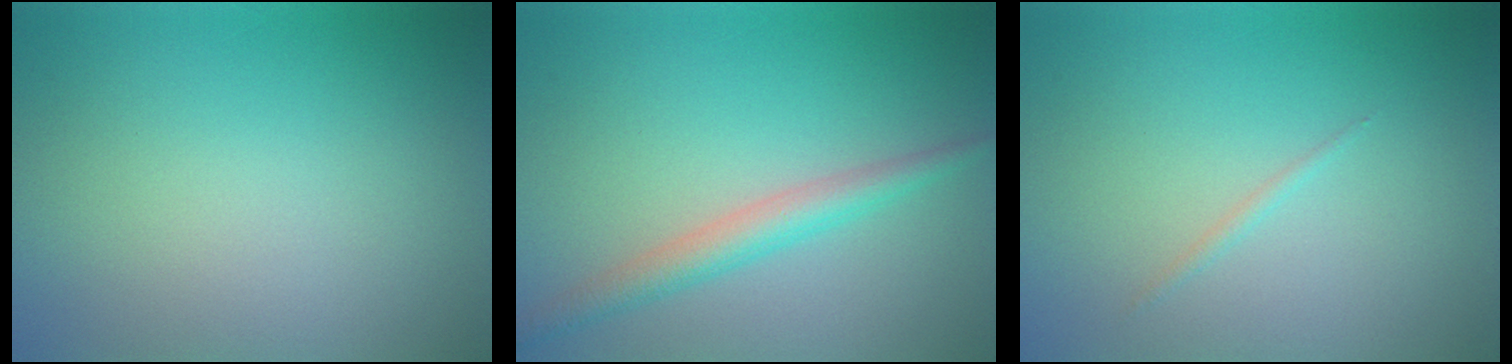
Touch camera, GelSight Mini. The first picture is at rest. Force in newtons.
{"total": 2.9, "press": 2.9, "slide": 0.1}
{"total": 0.6, "press": 0.6, "slide": 0.0}